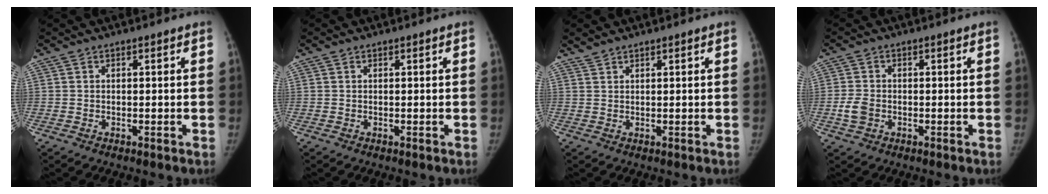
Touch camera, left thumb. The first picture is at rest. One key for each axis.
{"total": 0.0}
{"total": 1.3, "fx": 1.3, "fy": 0.2, "fz": 0.3, "tx": -0.006, "ty": 0.005, "tz": 0.029}
{"total": 3.5, "fx": -0.9, "fy": 2.7, "fz": 2.1, "tx": -0.042, "ty": 0.006, "tz": -0.015}